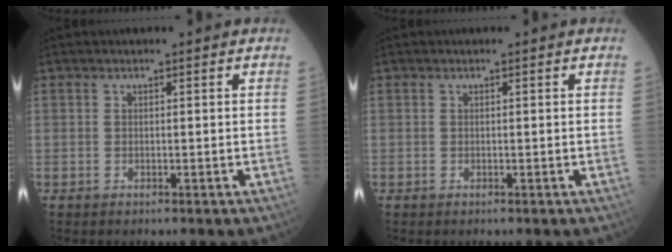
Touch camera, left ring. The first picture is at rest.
{"total": 0.0}